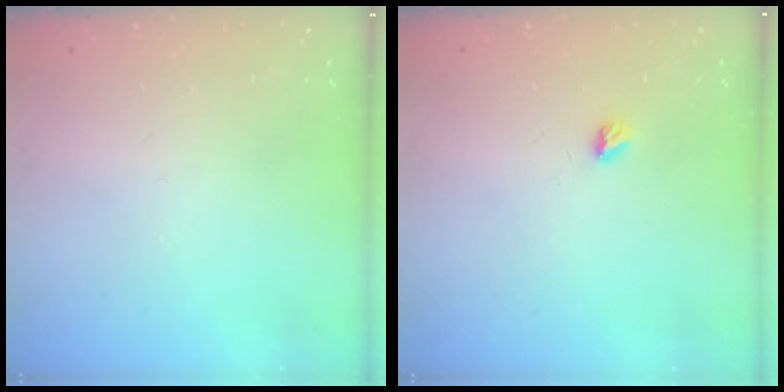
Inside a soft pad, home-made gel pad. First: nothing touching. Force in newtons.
{"total": 3.3, "press": 3.3, "slide": 0.4}